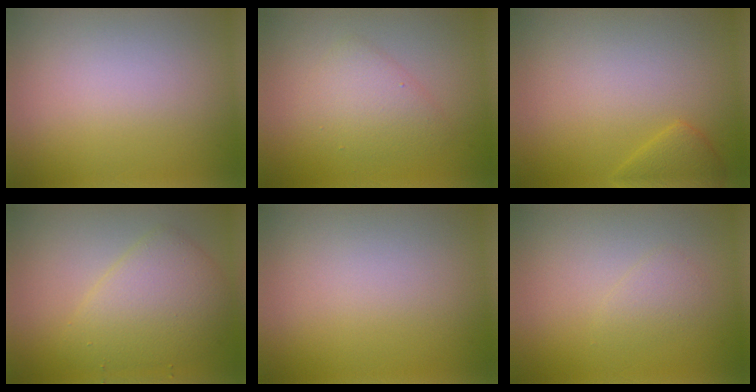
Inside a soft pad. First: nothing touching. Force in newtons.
{"total": 2.9, "press": 2.9, "slide": 0.2}
{"total": 1.5, "press": 1.5, "slide": 0.2}
{"total": 4.9, "press": 4.9, "slide": 0.3}
{"total": 0.0}
{"total": 1.1, "press": 1.1, "slide": 0.1}